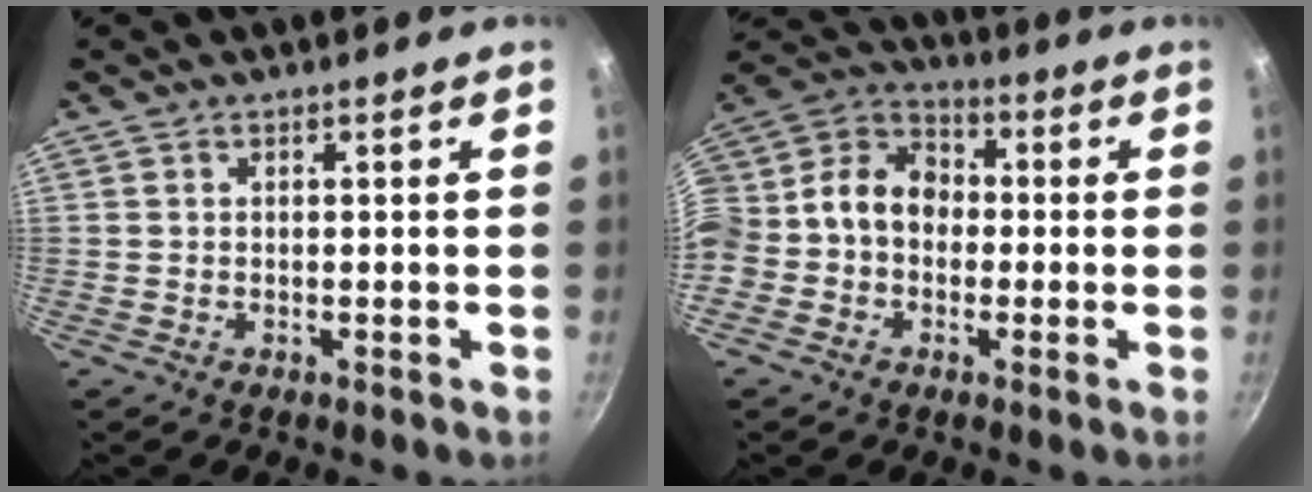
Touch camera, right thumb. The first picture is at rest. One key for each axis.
{"total": 14.9, "fx": -0.8, "fy": 12.5, "fz": 8.0, "tx": -0.126, "ty": 0.050, "tz": -0.038}